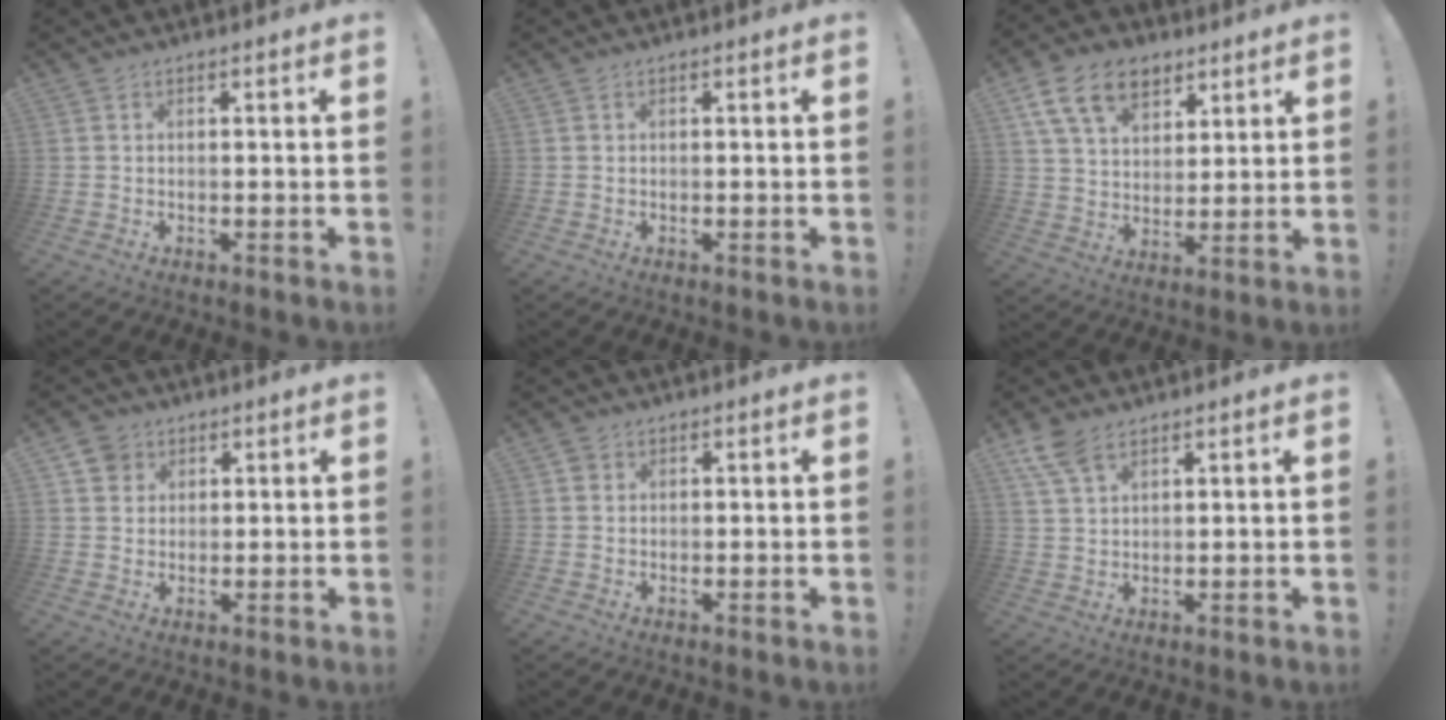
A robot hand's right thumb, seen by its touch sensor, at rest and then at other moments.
{"total": 0.0}
{"total": 15.8, "force": [8.3, 10.5, 8.4], "torque": [-0.133, -0.034, 0.156]}
{"total": 5.0, "force": [2.8, 4.1, 0.8], "torque": [-0.010, -0.012, 0.054]}
{"total": 1.3, "force": [0.6, 1.1, 0.2], "torque": [0.003, -0.002, 0.011]}
{"total": 6.6, "force": [4.4, 3.1, 3.8], "torque": [-0.075, -0.014, 0.087]}